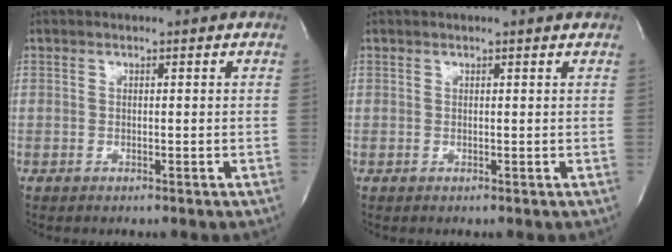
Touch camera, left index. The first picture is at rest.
{"total": 1.0, "force": [0.9, -0.1, 0.5], "torque": [-0.014, 0.003, 0.007]}